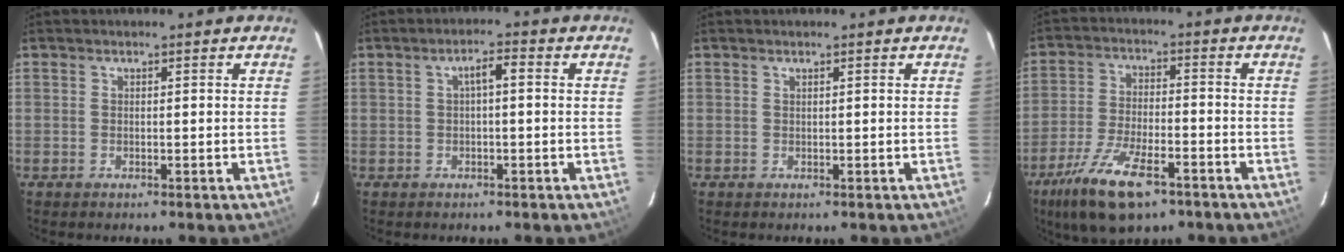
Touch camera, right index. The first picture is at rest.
{"total": 2.7, "force": [0.1, 0.7, 2.6], "torque": [-0.048, 0.012, 0.003]}
{"total": 0.0}
{"total": 13.8, "force": [-8.6, 5.0, 9.5], "torque": [-0.207, -0.029, -0.157]}